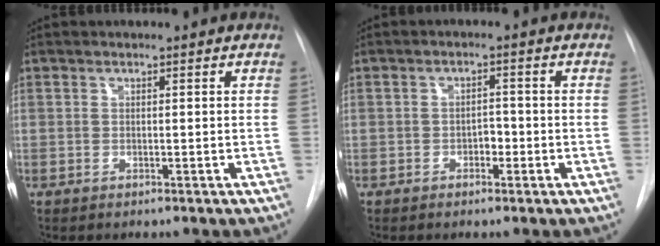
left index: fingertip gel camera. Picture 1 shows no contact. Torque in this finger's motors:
{"motor_torque": [-0.07, 0.11, 0.03, 0.00]}